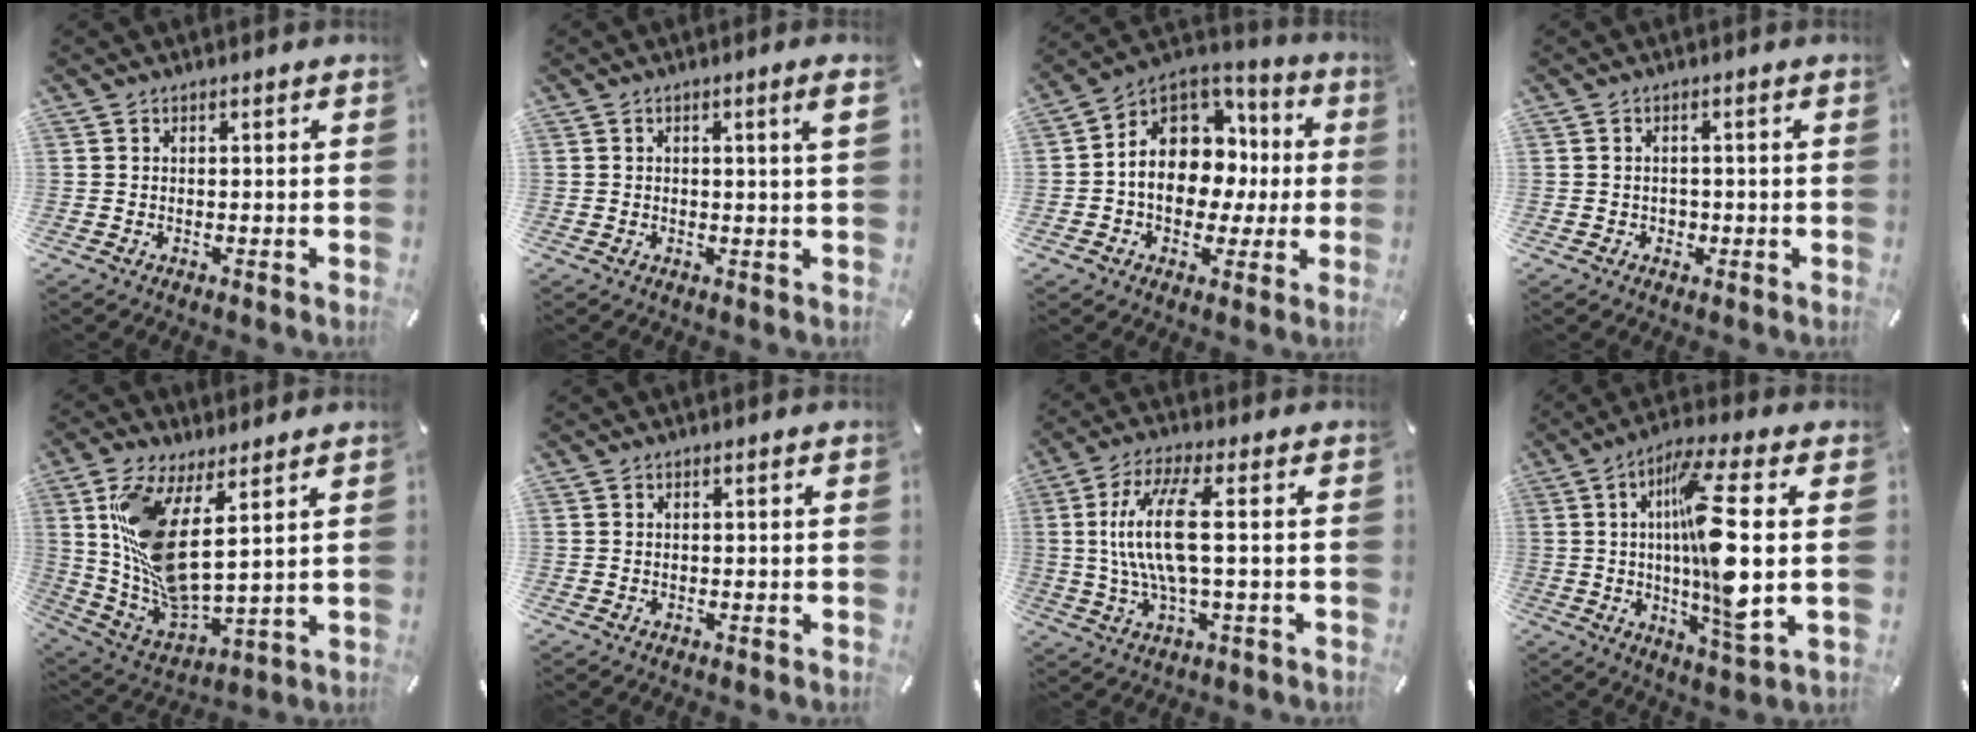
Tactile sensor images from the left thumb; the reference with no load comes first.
{"total": 3.3, "force": [0.8, 0.2, 3.2], "torque": [-0.051, -0.003, 0.009]}
{"total": 14.6, "force": [0.5, 11.8, 8.6], "torque": [-0.142, -0.010, 0.015]}
{"total": 1.7, "force": [-0.3, 1.5, 0.6], "torque": [-0.014, 0.005, -0.009]}
{"total": 14.2, "force": [5.5, 4.8, 12.2], "torque": [-0.264, -0.052, 0.098]}
{"total": 0.0}
{"total": 13.3, "force": [0.9, 3.8, 12.7], "torque": [-0.272, -0.013, 0.007]}
{"total": 17.0, "force": [1.4, 2.7, 16.7], "torque": [-0.306, -0.021, 0.006]}